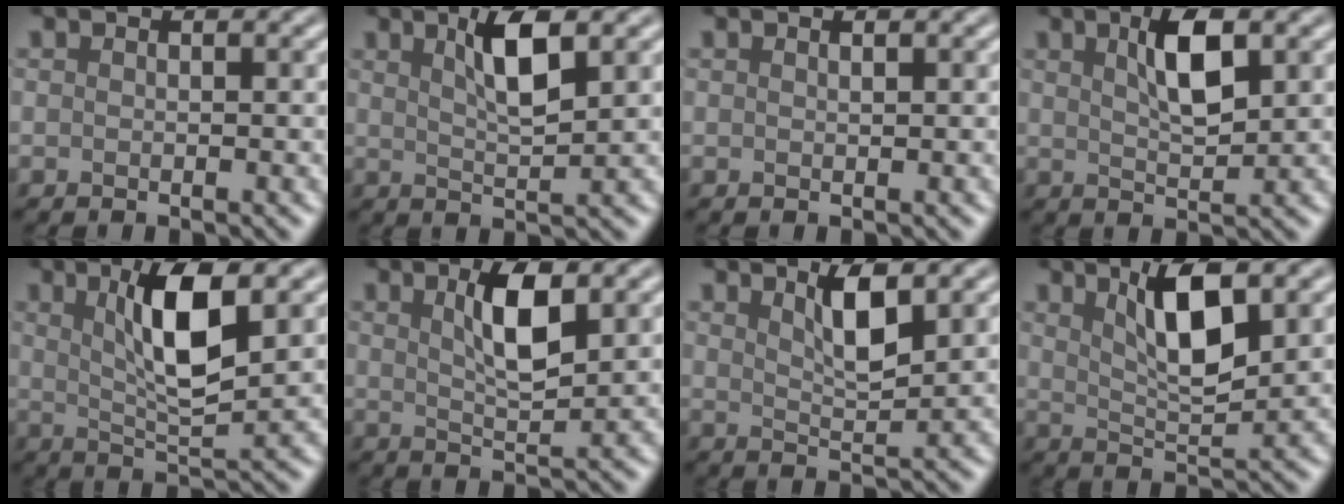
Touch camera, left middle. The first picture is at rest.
{"total": 3.6, "force": [1.3, 0.7, 3.2], "torque": [-0.058, -0.001, 0.031]}
{"total": 0.5, "force": [0.3, 0.2, 0.4], "torque": [0.003, -0.003, 0.002]}
{"total": 3.8, "force": [1.2, 1.1, 3.4], "torque": [-0.062, 0.003, 0.026]}
{"total": 5.8, "force": [1.5, 1.3, 5.5], "torque": [-0.097, -0.004, 0.035]}
{"total": 3.8, "force": [1.1, 1.0, 3.5], "torque": [-0.066, -0.001, 0.026]}
{"total": 3.0, "force": [1.3, 0.6, 2.6], "torque": [-0.045, -0.005, 0.031]}
{"total": 5.2, "force": [1.9, 1.4, 4.7], "torque": [-0.083, -0.007, 0.041]}